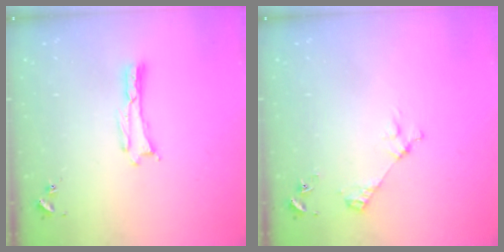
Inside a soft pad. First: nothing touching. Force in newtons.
{"total": 3.1, "press": 3.1, "slide": 0.3}